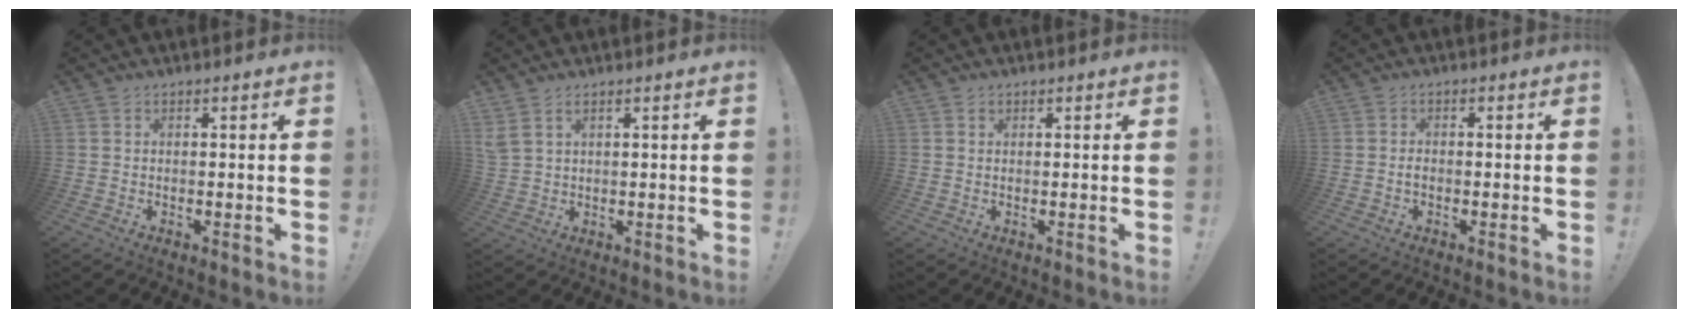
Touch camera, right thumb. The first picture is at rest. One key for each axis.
{"total": 3.2, "fx": 2.0, "fy": 1.5, "fz": 2.1, "tx": -0.049, "ty": -0.003, "tz": 0.041}
{"total": 0.6, "fx": 0.4, "fy": 0.4, "fz": 0.0, "tx": 0.001, "ty": 0.001, "tz": 0.008}
{"total": 1.1, "fx": -0.8, "fy": 0.6, "fz": 0.5, "tx": -0.017, "ty": 0.007, "tz": -0.014}